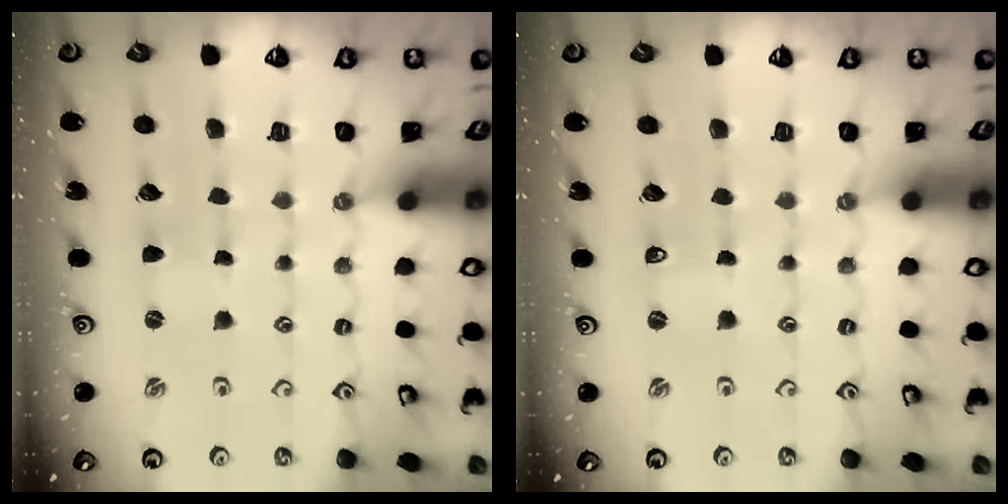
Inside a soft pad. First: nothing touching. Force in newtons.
{"total": 0.0}